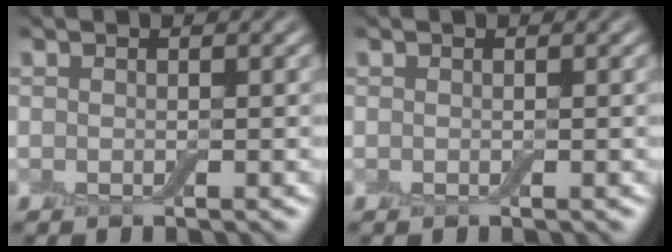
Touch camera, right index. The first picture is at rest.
{"total": 0.0}